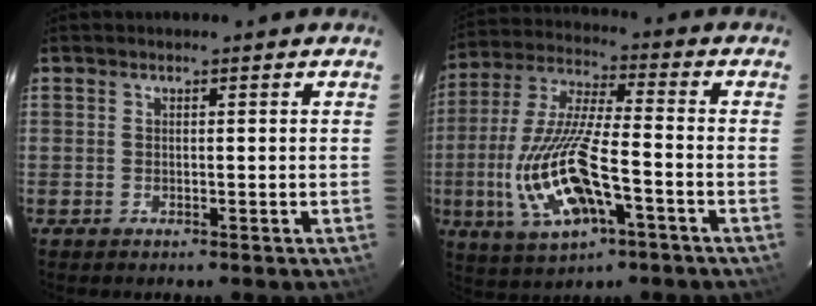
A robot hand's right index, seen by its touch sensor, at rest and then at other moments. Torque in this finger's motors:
{"motor_torque": [2.14, 0.00, 1.05, 0.21]}